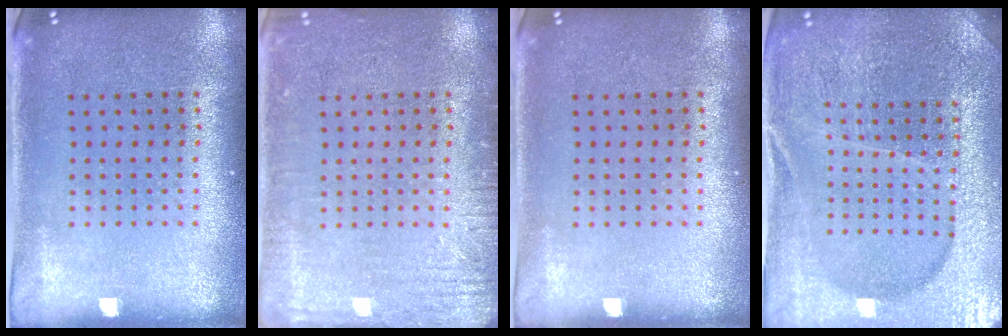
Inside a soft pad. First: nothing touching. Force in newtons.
{"total": 2.8, "press": 2.8, "slide": 0.4}
{"total": 0.0}
{"total": 4.9, "press": 4.5, "slide": 1.8}